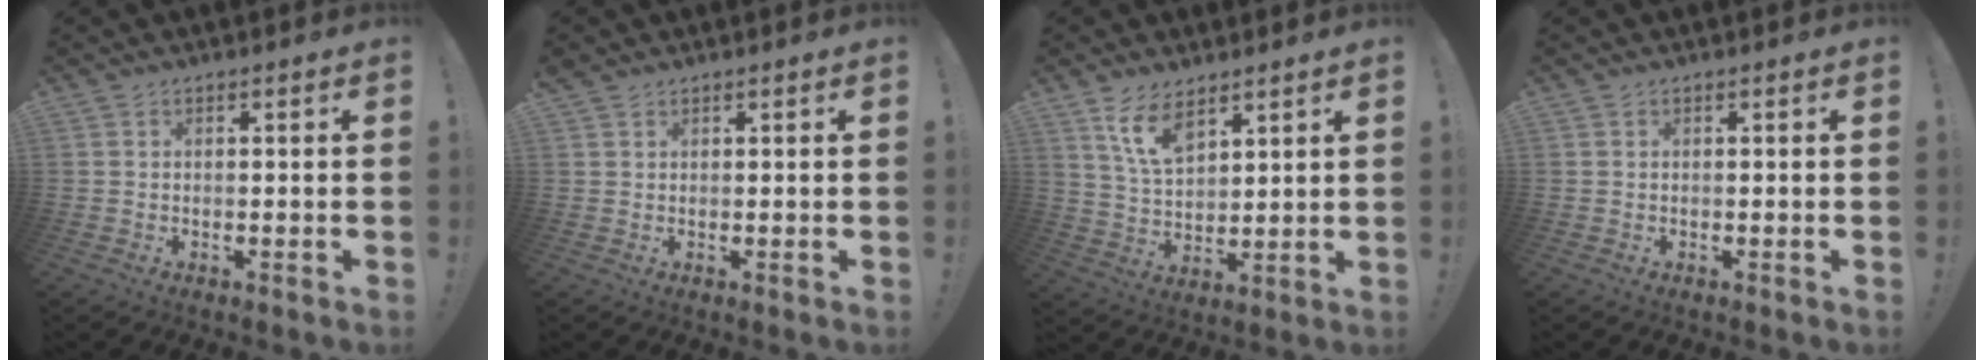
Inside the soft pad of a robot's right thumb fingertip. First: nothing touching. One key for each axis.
{"total": 1.0, "fx": 0.9, "fy": 0.4, "fz": 0.3, "tx": 0.002, "ty": -0.004, "tz": 0.016}
{"total": 9.6, "fx": 6.9, "fy": 4.5, "fz": 4.9, "tx": -0.103, "ty": -0.030, "tz": 0.135}
{"total": 0.0}